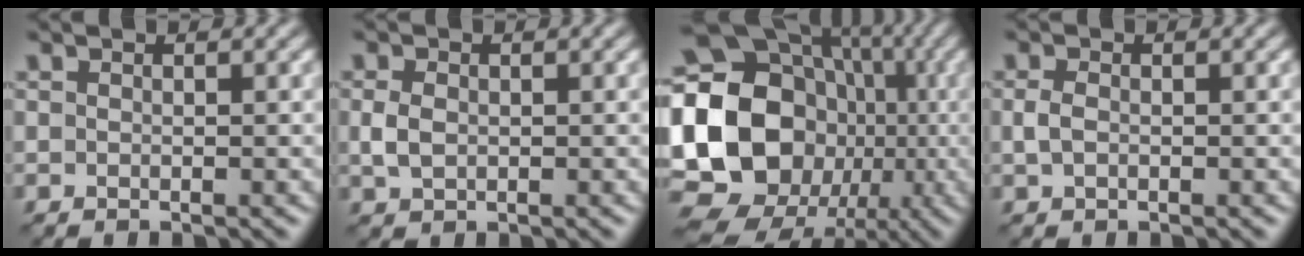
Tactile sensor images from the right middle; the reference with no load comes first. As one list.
[{"total": 1.9, "force": [0.1, 1.4, 1.3], "torque": [-0.033, 0.002, 0.002]}, {"total": 22.3, "force": [-2.6, 19.3, 11.0], "torque": [-0.202, 0.012, -0.083]}, {"total": 1.3, "force": [0.0, 0.9, 1.0], "torque": [-0.024, 0.003, -0.002]}]